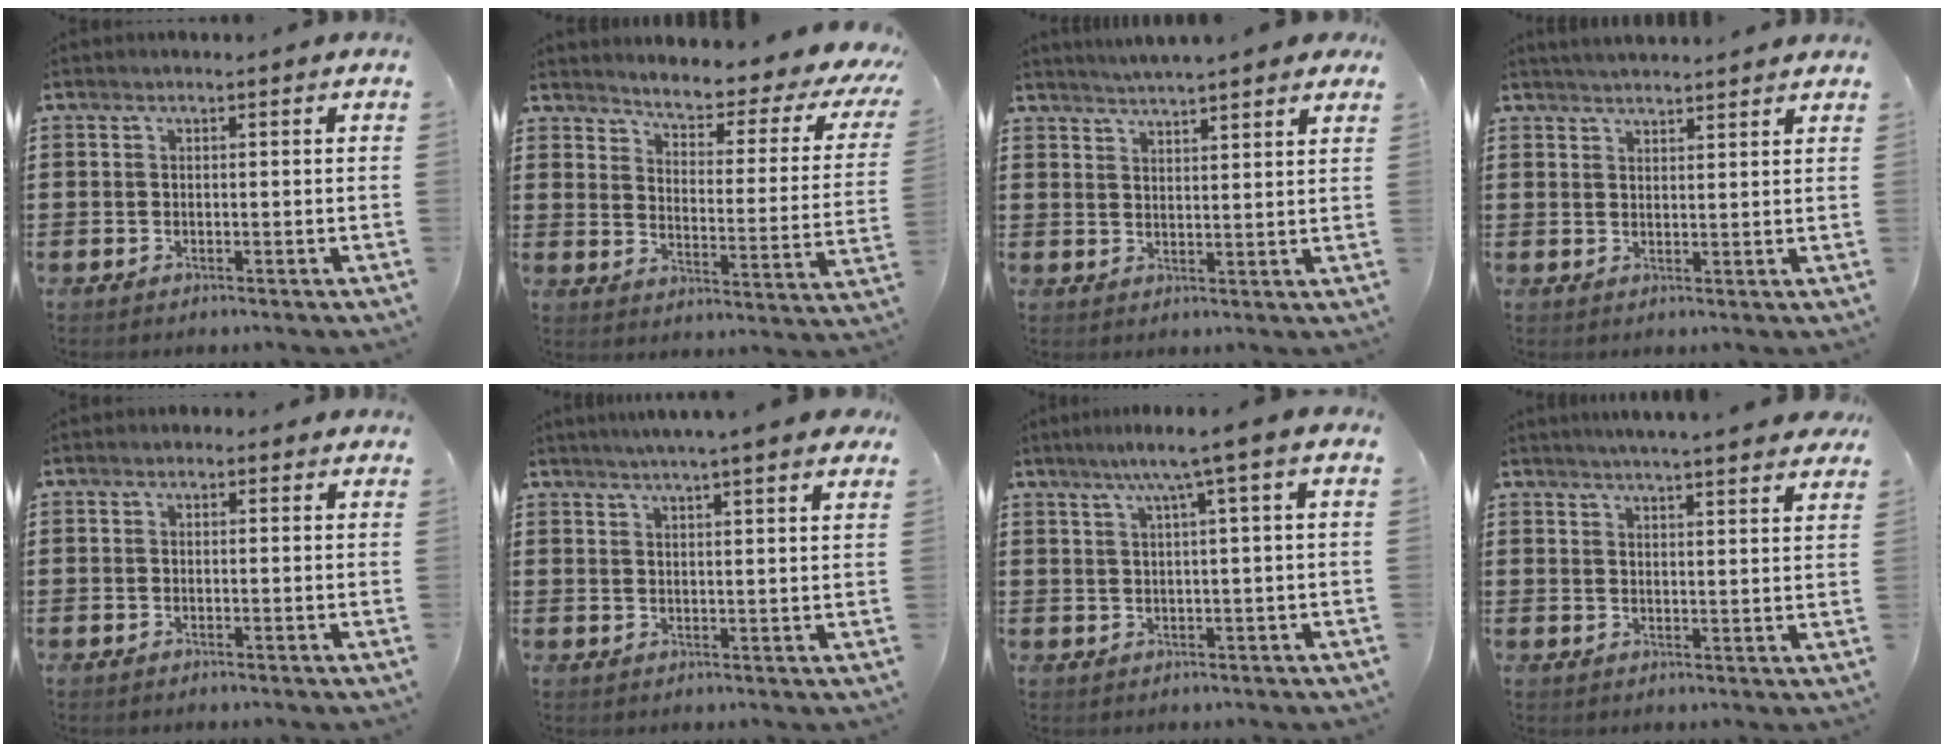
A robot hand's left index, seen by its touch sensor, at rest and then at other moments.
{"total": 3.9, "force": [3.4, 0.3, 1.9], "torque": [-0.051, -0.035, 0.044]}
{"total": 3.1, "force": [3.1, -0.3, 0.5], "torque": [-0.020, -0.010, 0.054]}
{"total": 2.6, "force": [2.6, -0.3, 0.1], "torque": [-0.007, -0.005, 0.049]}
{"total": 0.7, "force": [0.1, 0.6, 0.4], "torque": [-0.008, 0.006, 0.001]}
{"total": 3.9, "force": [3.4, -0.6, 1.7], "torque": [-0.043, -0.007, 0.060]}
{"total": 4.6, "force": [2.0, -0.7, 4.1], "torque": [-0.084, -0.001, 0.028]}
{"total": 3.9, "force": [3.8, -0.3, 0.9], "torque": [-0.031, -0.015, 0.068]}